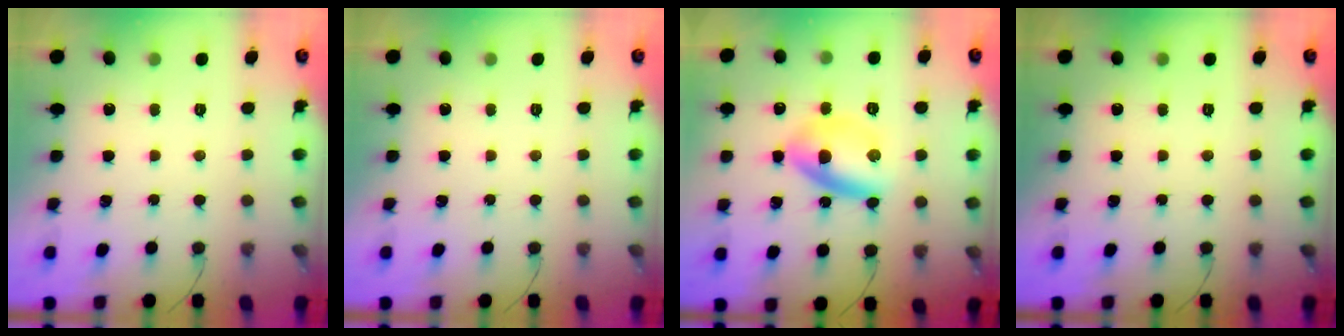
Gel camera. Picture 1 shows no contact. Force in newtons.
{"total": 0.0}
{"total": 9.7, "press": 9.7, "slide": 0.5}
{"total": 0.0}